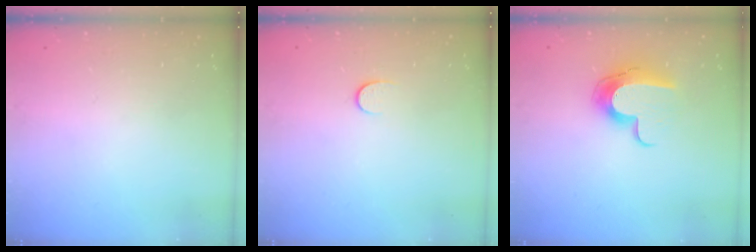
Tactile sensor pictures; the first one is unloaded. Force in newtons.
{"total": 4.4, "press": 4.3, "slide": 0.7}
{"total": 11.3, "press": 11.3, "slide": 0.2}